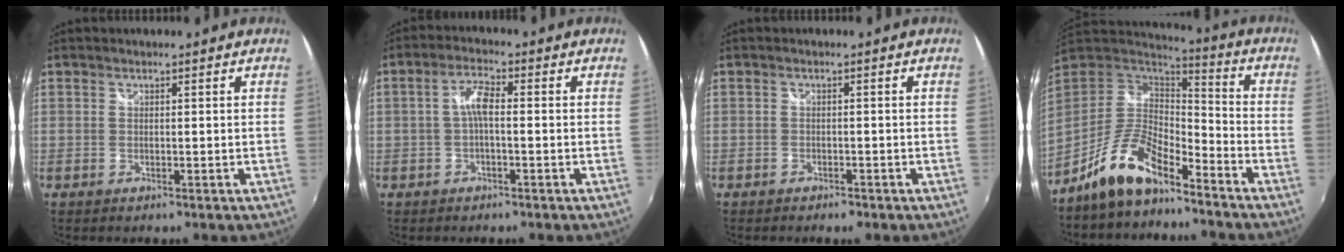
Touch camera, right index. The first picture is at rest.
{"total": 3.8, "force": [-0.6, 1.0, 3.6], "torque": [-0.075, 0.012, -0.012]}
{"total": 1.9, "force": [-1.5, 0.9, 0.6], "torque": [-0.018, -0.007, -0.025]}
{"total": 13.2, "force": [-9.7, 4.1, 7.9], "torque": [-0.173, 0.003, -0.185]}